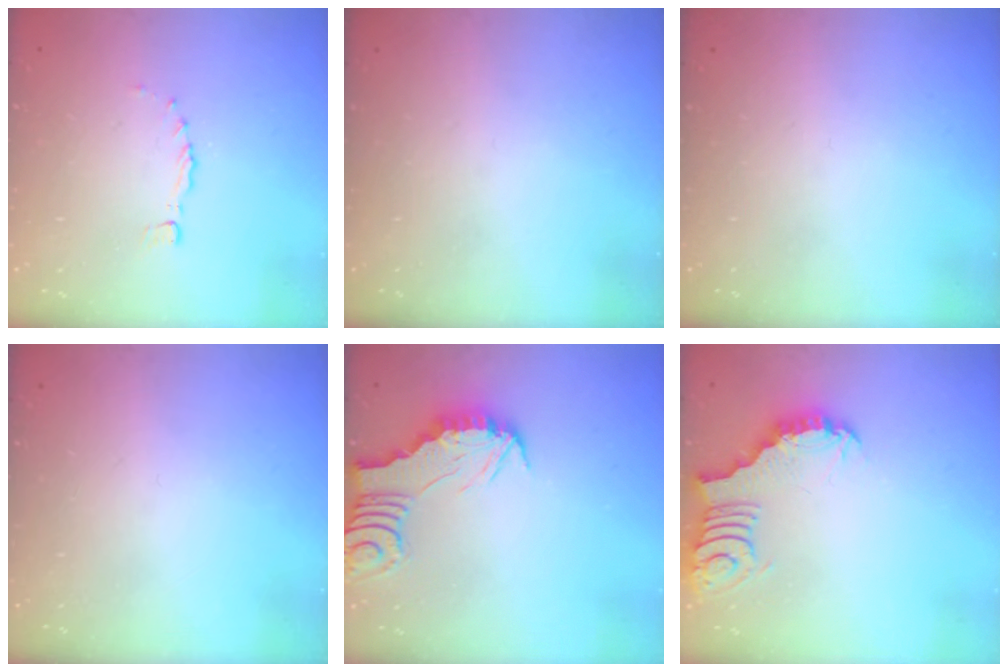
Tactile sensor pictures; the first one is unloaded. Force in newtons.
{"total": 0.0}
{"total": 0.0}
{"total": 0.0}
{"total": 2.4, "press": 2.4, "slide": 0.2}
{"total": 3.8, "press": 3.8, "slide": 0.8}